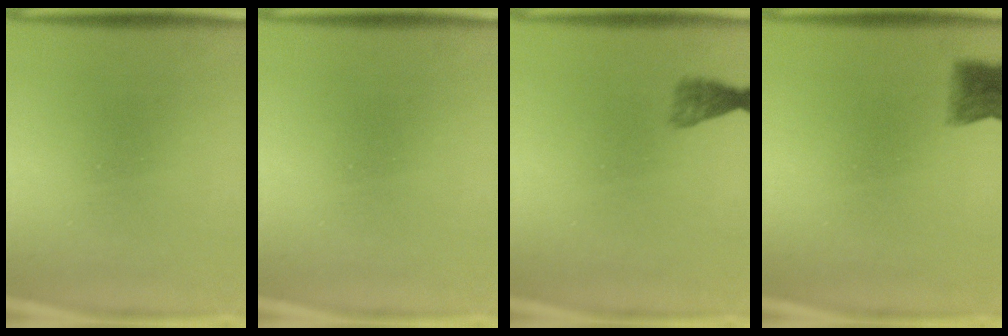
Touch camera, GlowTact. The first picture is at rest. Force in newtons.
{"total": 0.0}
{"total": 2.4}
{"total": 3.4}